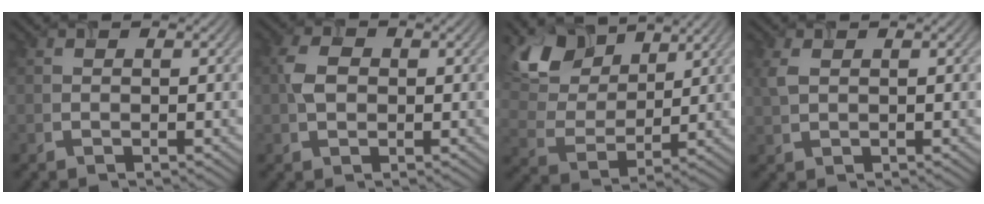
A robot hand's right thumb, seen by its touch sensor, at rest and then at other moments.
{"total": 3.1, "force": [0.2, 2.2, 2.1], "torque": [-0.048, 0.005, 0.000]}
{"total": 11.0, "force": [7.0, 6.0, 6.0], "torque": [-0.155, 0.015, 0.126]}
{"total": 2.1, "force": [0.8, 1.1, 1.5], "torque": [-0.047, 0.003, 0.018]}